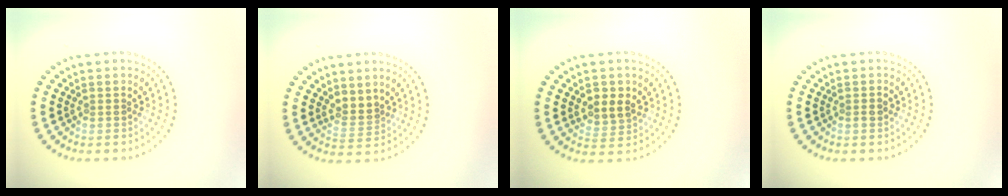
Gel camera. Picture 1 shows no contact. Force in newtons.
{"total": 1.7, "press": 1.4, "slide": 1.0}
{"total": 2.8, "press": 2.6, "slide": 0.9}
{"total": 0.7, "press": 0.7, "slide": 0.2}